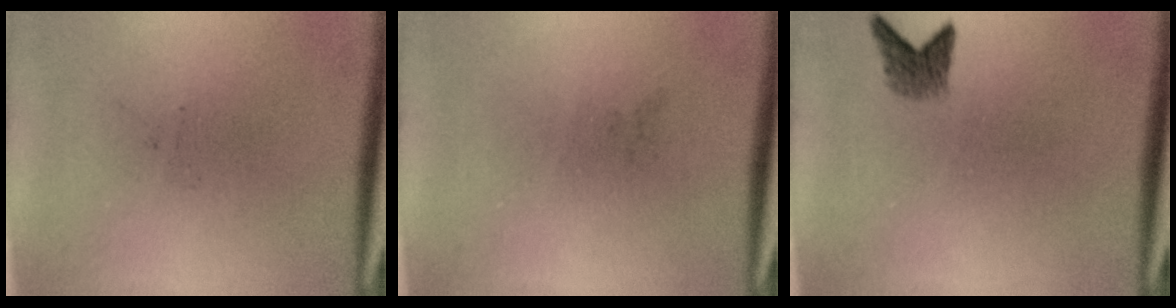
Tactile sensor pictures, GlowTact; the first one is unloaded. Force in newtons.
{"total": 0.0}
{"total": 2.0}